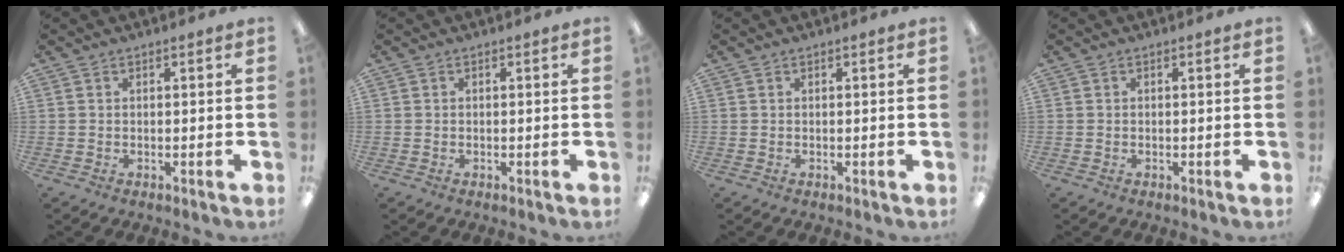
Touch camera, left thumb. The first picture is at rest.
{"total": 0.0}
{"total": 0.0}
{"total": 0.0}